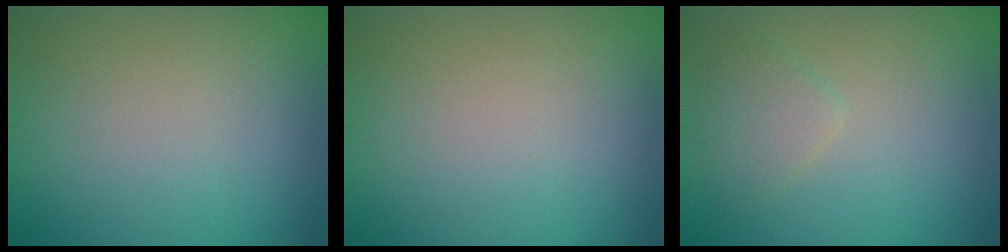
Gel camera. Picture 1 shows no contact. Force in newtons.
{"total": 0.0}
{"total": 2.2, "press": 2.2, "slide": 0.2}